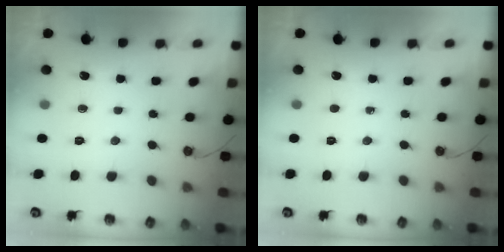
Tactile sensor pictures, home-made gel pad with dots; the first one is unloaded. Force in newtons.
{"total": 0.0}